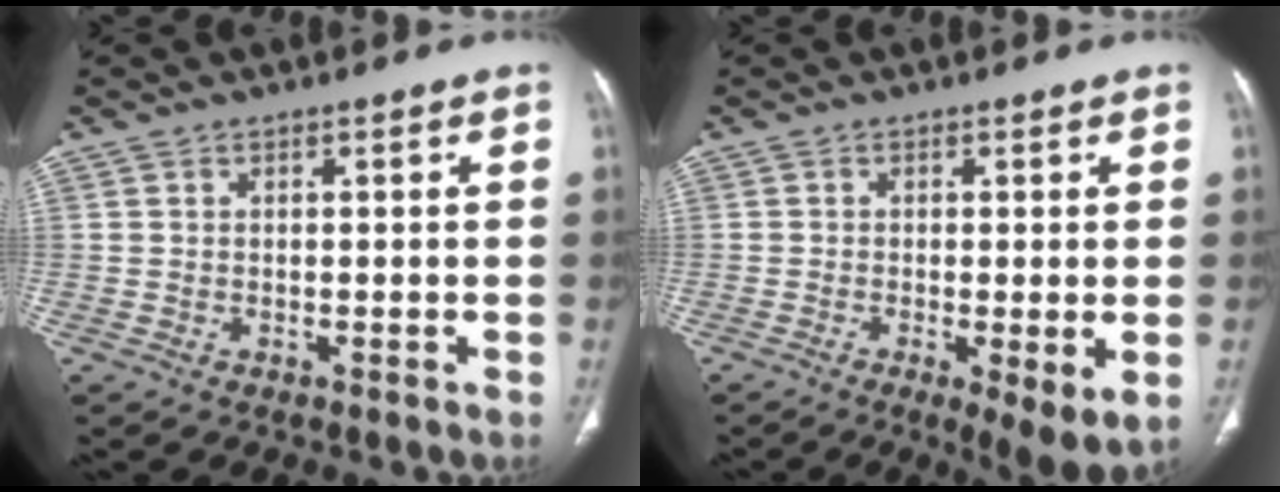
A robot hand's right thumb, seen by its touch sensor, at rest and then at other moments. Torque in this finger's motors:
{"motor_torque": [0.08, 0.22, 0.04, -0.07, 0.02]}